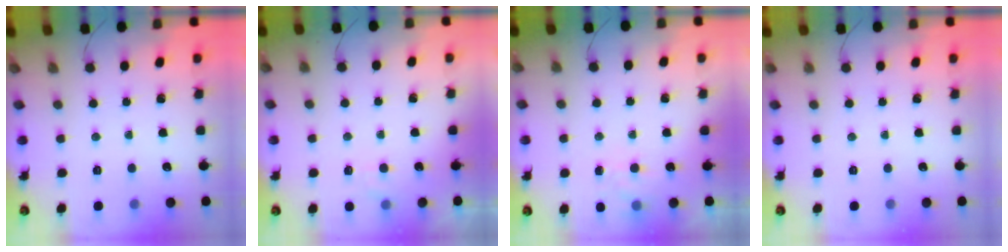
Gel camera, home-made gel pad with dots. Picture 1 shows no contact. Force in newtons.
{"total": 2.1, "press": 1.6, "slide": 1.3}
{"total": 5.7, "press": 5.5, "slide": 1.5}
{"total": 0.0}